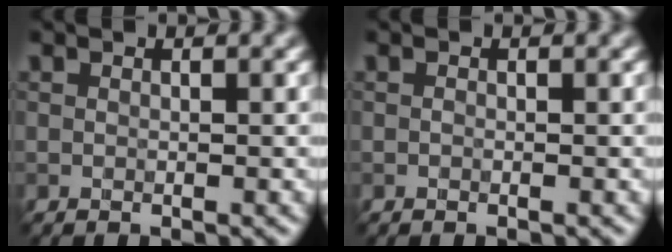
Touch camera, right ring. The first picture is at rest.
{"total": 0.0}